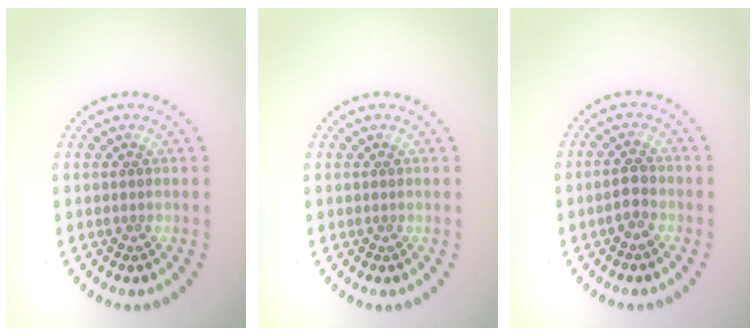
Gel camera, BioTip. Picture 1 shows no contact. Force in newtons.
{"total": 0.0}
{"total": 1.8, "press": 1.8, "slide": 0.5}